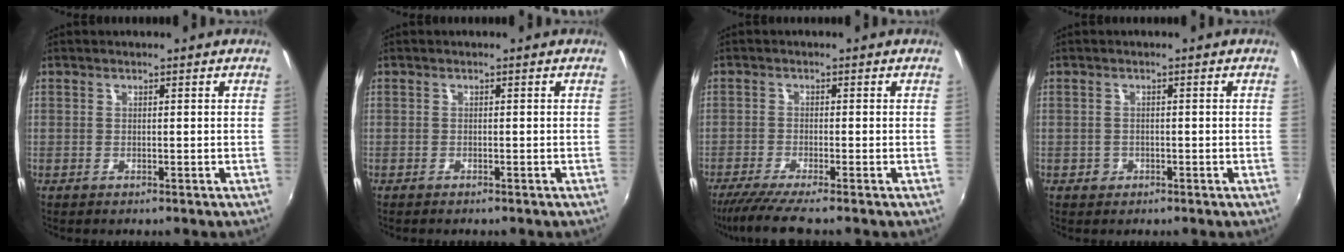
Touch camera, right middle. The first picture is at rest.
{"total": 1.0, "force": [-0.8, 0.3, 0.4], "torque": [-0.011, -0.004, -0.015]}
{"total": 5.9, "force": [-5.0, -0.8, 3.0], "torque": [-0.076, -0.024, -0.089]}
{"total": 1.4, "force": [-0.7, 1.2, 0.2], "torque": [-0.004, -0.001, -0.009]}